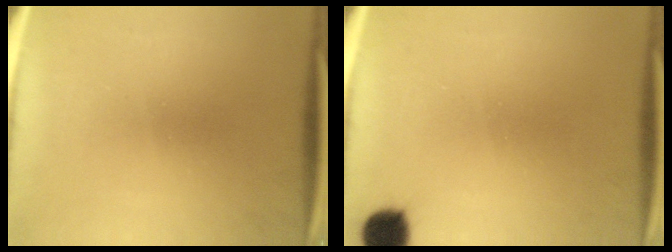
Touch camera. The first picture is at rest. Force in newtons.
{"total": 5.1}